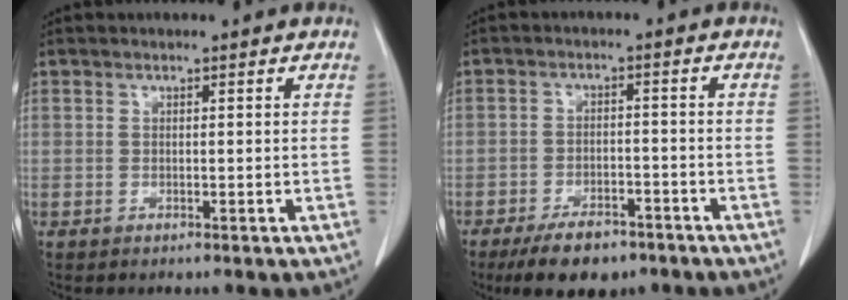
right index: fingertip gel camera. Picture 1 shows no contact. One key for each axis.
{"total": 8.1, "fx": -6.0, "fy": 3.4, "fz": 4.3, "tx": -0.073, "ty": -0.004, "tz": -0.097}